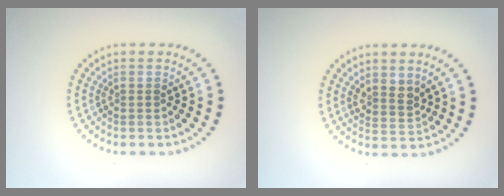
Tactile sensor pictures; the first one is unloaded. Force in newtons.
{"total": 2.0, "press": 1.7, "slide": 1.2}